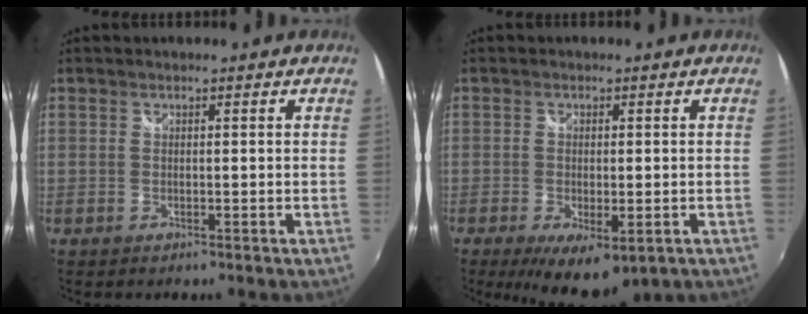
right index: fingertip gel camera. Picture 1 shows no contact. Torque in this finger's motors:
{"motor_torque": [1.18, -0.96, 0.25, 0.03]}